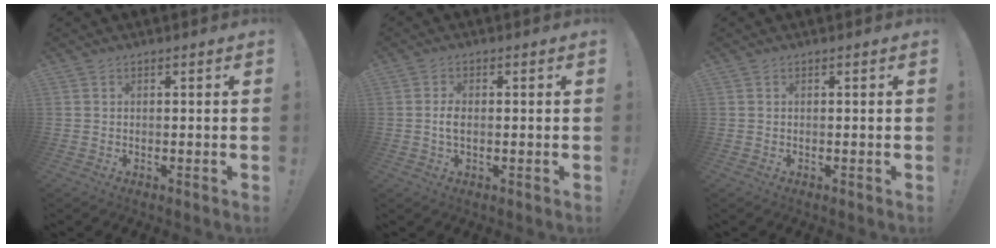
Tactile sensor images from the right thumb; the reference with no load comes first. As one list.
[{"total": 3.1, "force": [-0.3, 1.6, 2.6], "torque": [-0.047, 0.000, -0.009]}, {"total": 0.0}]